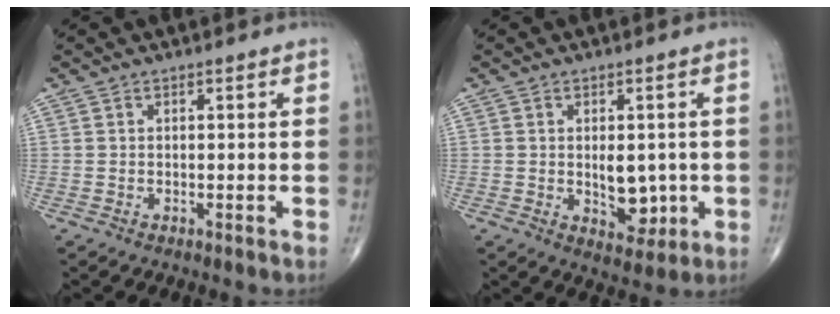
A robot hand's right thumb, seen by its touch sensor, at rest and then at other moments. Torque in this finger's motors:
{"motor_torque": [2.57, 2.45, 1.38, -0.47, 0.52]}